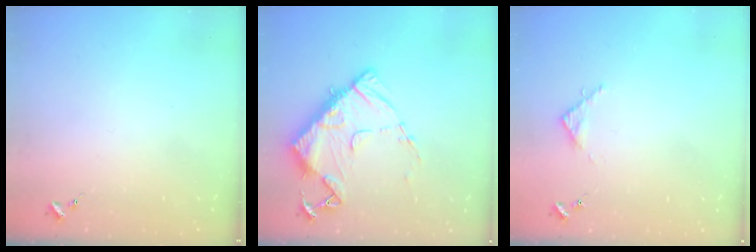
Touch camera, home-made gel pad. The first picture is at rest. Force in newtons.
{"total": 13.3, "press": 13.2, "slide": 1.3}
{"total": 3.1, "press": 3.1, "slide": 0.4}